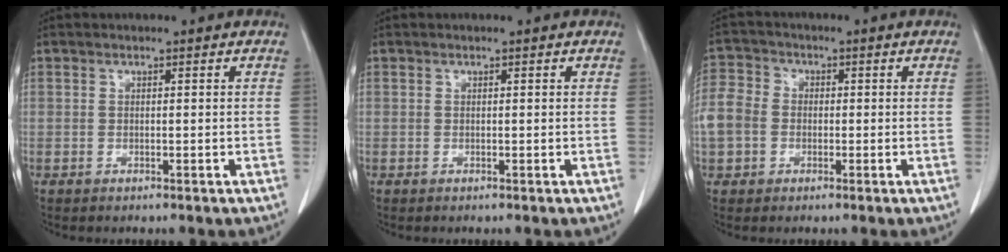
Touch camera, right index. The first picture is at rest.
{"total": 0.0}
{"total": 8.7, "force": [-0.9, 7.6, 4.0], "torque": [-0.113, 0.027, -0.019]}